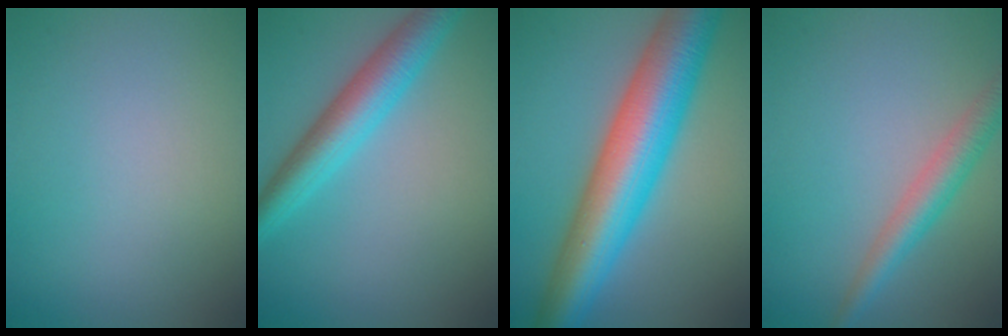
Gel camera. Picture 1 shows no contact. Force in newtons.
{"total": 5.1, "press": 5.1, "slide": 0.2}
{"total": 11.3, "press": 11.3, "slide": 0.1}
{"total": 3.4, "press": 3.4, "slide": 0.1}